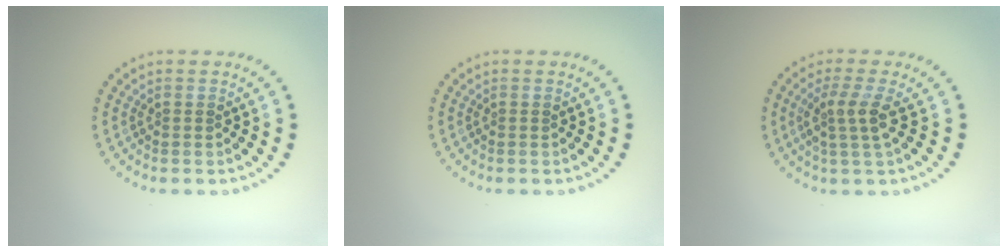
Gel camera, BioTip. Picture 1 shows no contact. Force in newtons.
{"total": 0.0}
{"total": 2.8, "press": 2.1, "slide": 1.8}